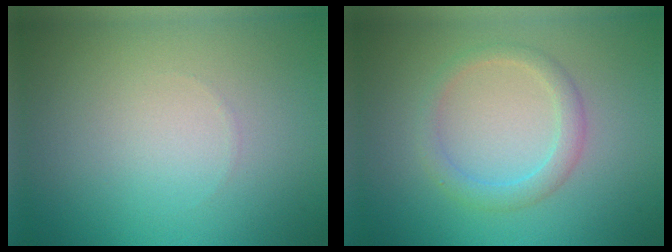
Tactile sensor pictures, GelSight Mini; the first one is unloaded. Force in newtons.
{"total": 2.2, "press": 2.2, "slide": 0.1}